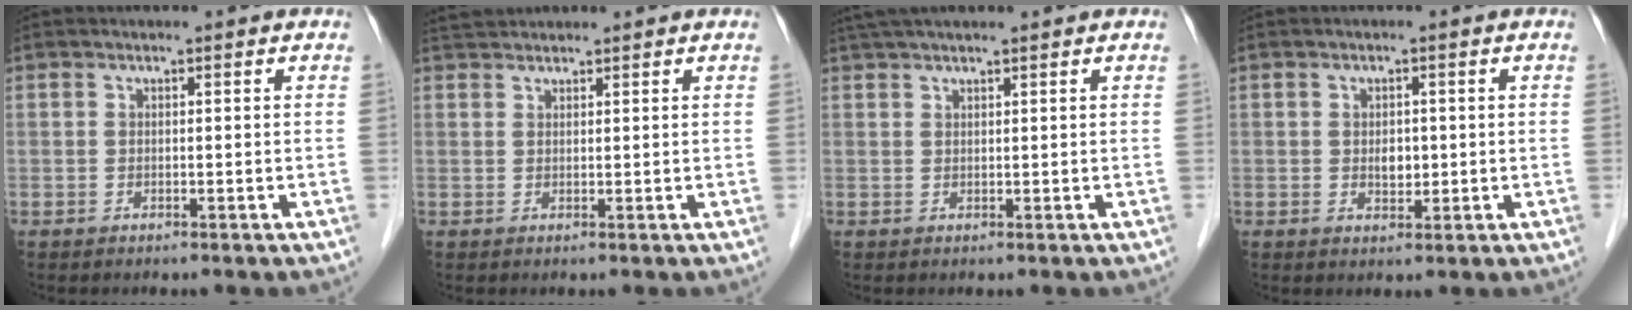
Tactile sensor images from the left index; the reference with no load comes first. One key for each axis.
{"total": 3.2, "fx": 3.1, "fy": 0.5, "fz": 0.5, "tx": -0.014, "ty": 0.028, "tz": 0.059}
{"total": 6.7, "fx": 5.8, "fy": 0.4, "fz": 3.5, "tx": -0.056, "ty": 0.040, "tz": 0.097}
{"total": 2.0, "fx": 0.2, "fy": 1.3, "fz": 1.5, "tx": -0.027, "ty": -0.002, "tz": 0.005}